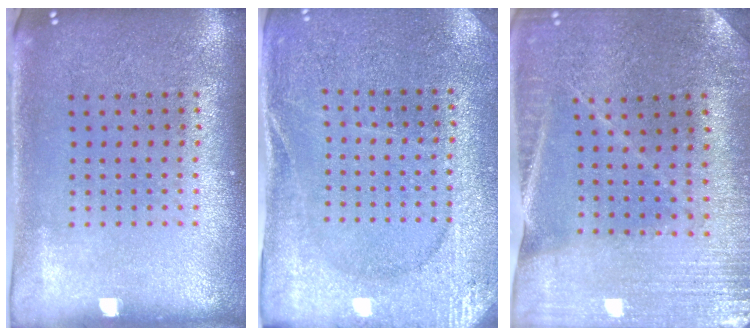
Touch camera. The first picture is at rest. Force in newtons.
{"total": 2.7, "press": 2.7, "slide": 0.2}
{"total": 1.2, "press": 1.2, "slide": 0.1}